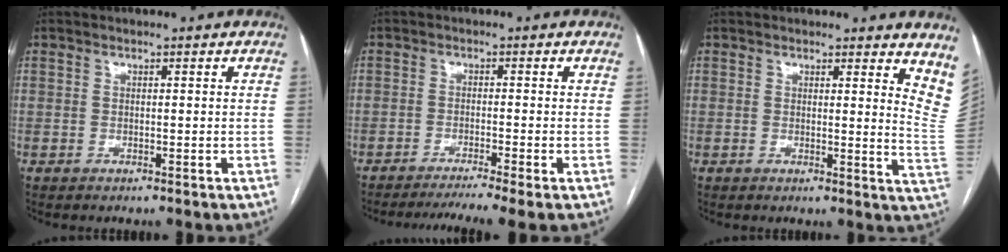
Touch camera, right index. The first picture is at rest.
{"total": 6.4, "force": [-5.2, -1.1, 3.6], "torque": [-0.050, -0.012, -0.082]}
{"total": 9.1, "force": [8.1, 1.4, 3.7], "torque": [-0.017, -0.055, 0.061]}